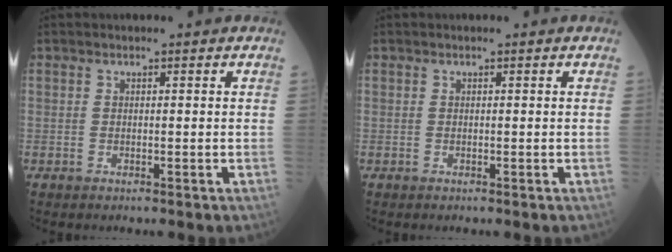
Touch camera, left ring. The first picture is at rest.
{"total": 0.0}